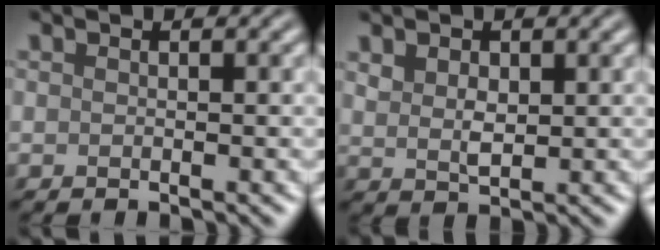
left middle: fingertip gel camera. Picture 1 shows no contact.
{"total": 1.8, "force": [0.8, 1.0, 1.2], "torque": [-0.026, -0.001, 0.022]}